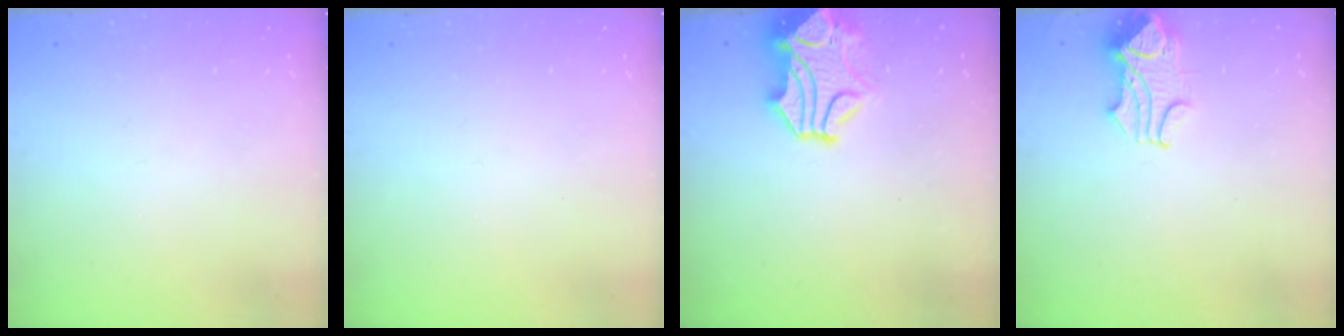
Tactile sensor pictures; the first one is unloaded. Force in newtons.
{"total": 0.0}
{"total": 2.4, "press": 2.0, "slide": 1.3}
{"total": 1.2, "press": 0.6, "slide": 1.0}